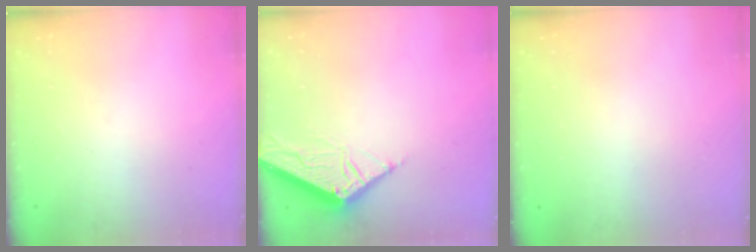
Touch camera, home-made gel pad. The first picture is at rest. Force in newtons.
{"total": 7.0, "press": 6.9, "slide": 0.4}
{"total": 0.0}